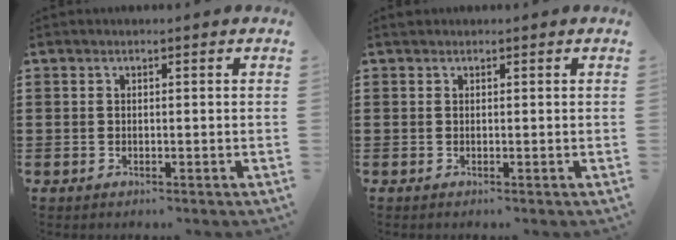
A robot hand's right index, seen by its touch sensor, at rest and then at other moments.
{"total": 0.0}